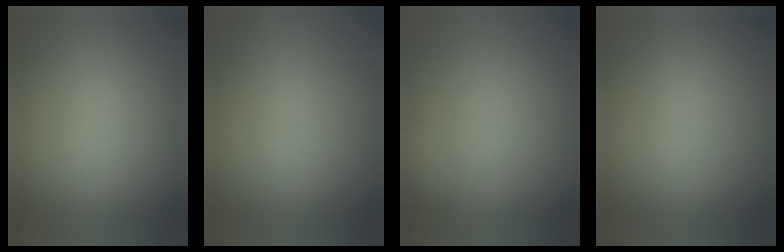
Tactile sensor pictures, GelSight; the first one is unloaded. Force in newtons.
{"total": 1.1}
{"total": 5.7}
{"total": 1.0}